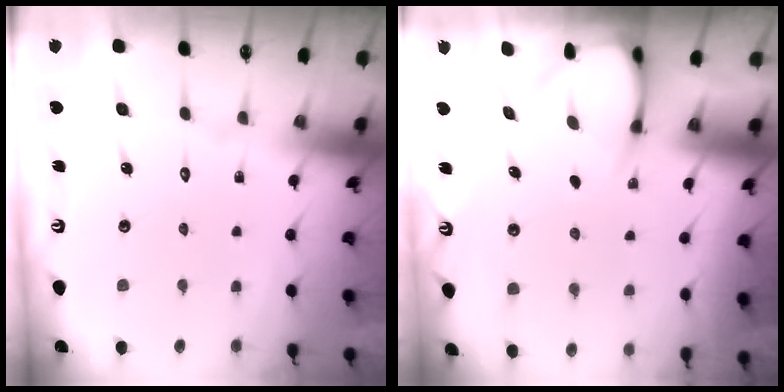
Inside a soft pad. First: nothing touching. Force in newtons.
{"total": 3.6, "press": 3.5, "slide": 0.3}